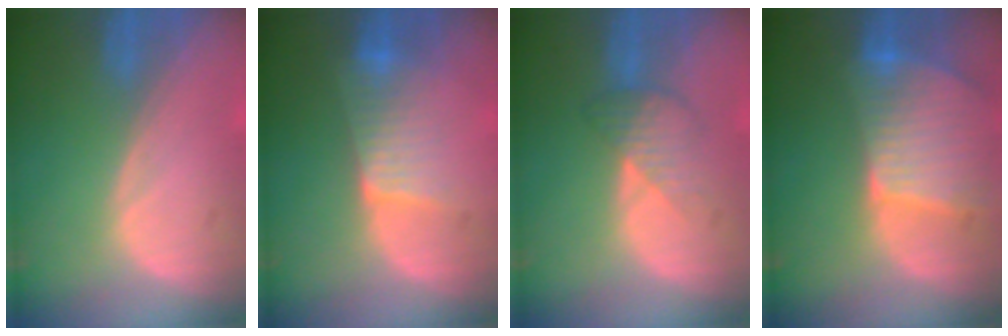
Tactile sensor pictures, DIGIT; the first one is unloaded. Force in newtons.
{"total": 6.4, "press": 5.6, "slide": 3.1}
{"total": 3.7, "press": 3.6, "slide": 0.2}
{"total": 9.6, "press": 8.5, "slide": 4.5}